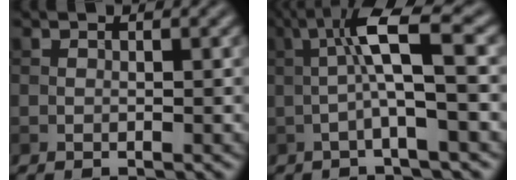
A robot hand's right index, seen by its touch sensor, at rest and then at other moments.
{"total": 5.7, "force": [0.2, 0.6, 5.7], "torque": [-0.110, 0.020, -0.002]}